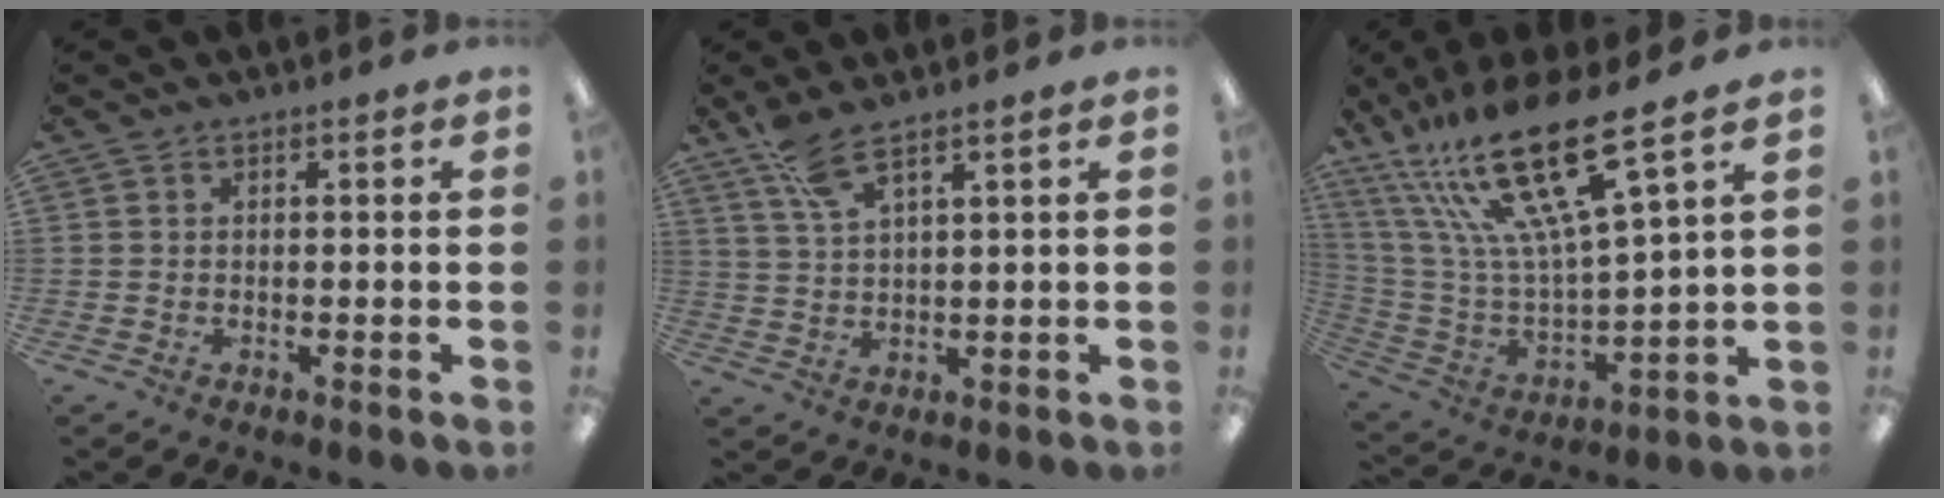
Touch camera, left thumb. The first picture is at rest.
{"total": 5.6, "force": [4.4, 0.6, 3.4], "torque": [-0.081, -0.016, 0.078]}
{"total": 23.7, "force": [16.2, 5.4, 16.4], "torque": [-0.328, -0.100, 0.270]}